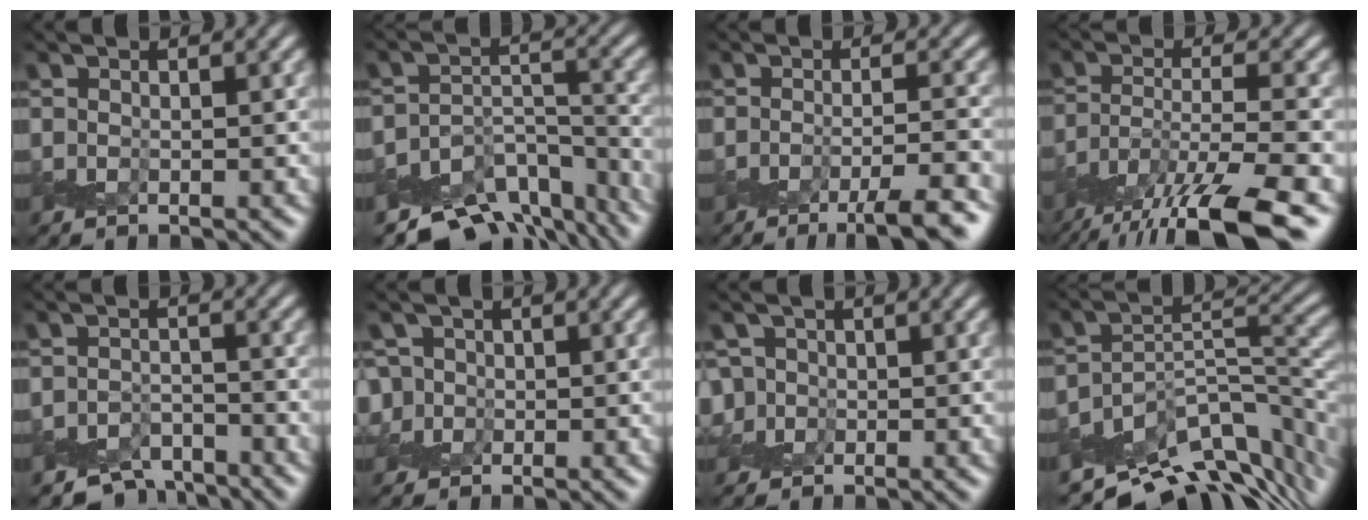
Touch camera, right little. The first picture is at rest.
{"total": 9.2, "force": [-7.8, 3.9, 3.0], "torque": [-0.040, -0.012, -0.113]}
{"total": 5.5, "force": [-3.6, 0.8, 4.1], "torque": [-0.058, 0.003, -0.057]}
{"total": 9.7, "force": [-6.9, 2.6, 6.4], "torque": [-0.120, -0.014, -0.122]}
{"total": 4.3, "force": [-3.8, 1.7, 1.0], "torque": [-0.005, -0.005, -0.067]}
{"total": 3.3, "force": [0.0, 3.2, 0.8], "torque": [0.002, 0.023, -0.017]}
{"total": 2.9, "force": [0.0, 2.8, 0.7], "torque": [0.000, 0.020, -0.011]}
{"total": 10.3, "force": [-7.4, 4.5, 5.6], "torque": [-0.078, 0.000, -0.119]}